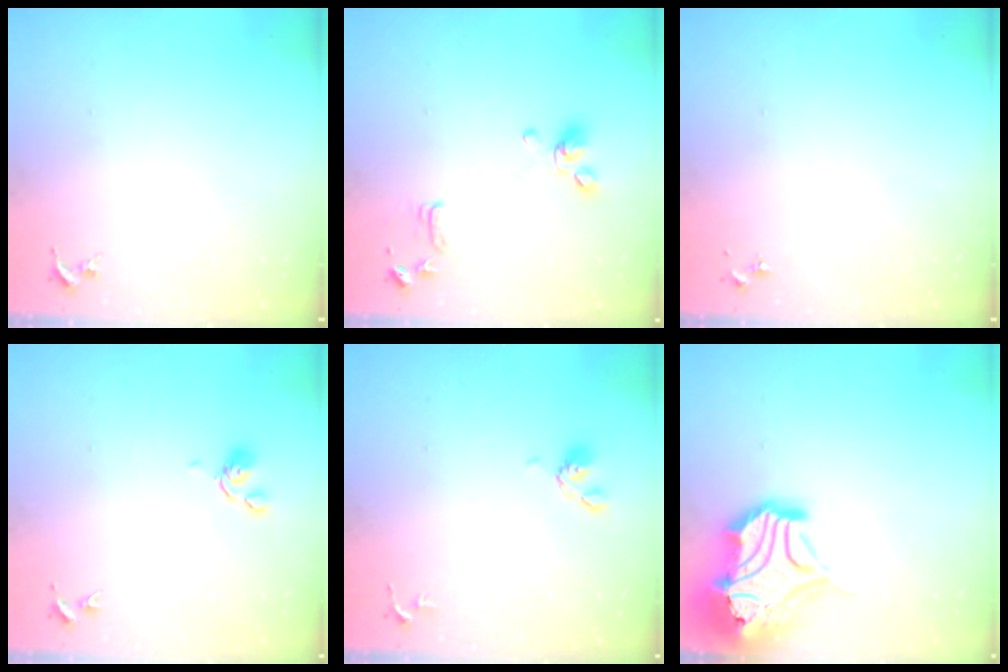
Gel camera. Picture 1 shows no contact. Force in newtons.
{"total": 9.8, "press": 9.7, "slide": 1.7}
{"total": 0.0}
{"total": 6.4, "press": 6.2, "slide": 1.3}
{"total": 4.4, "press": 4.3, "slide": 0.9}
{"total": 19.2, "press": 18.9, "slide": 3.2}